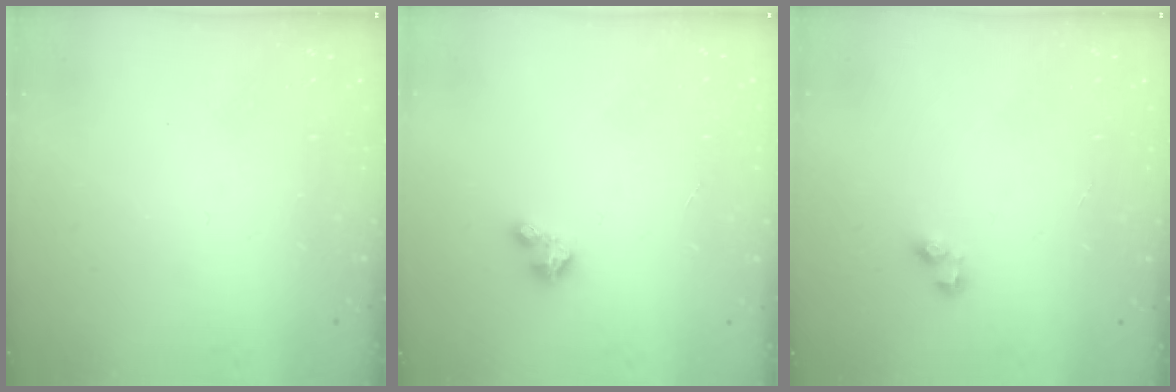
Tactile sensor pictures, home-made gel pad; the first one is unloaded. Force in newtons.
{"total": 2.7, "press": 2.7, "slide": 0.3}
{"total": 2.0, "press": 2.0, "slide": 0.3}